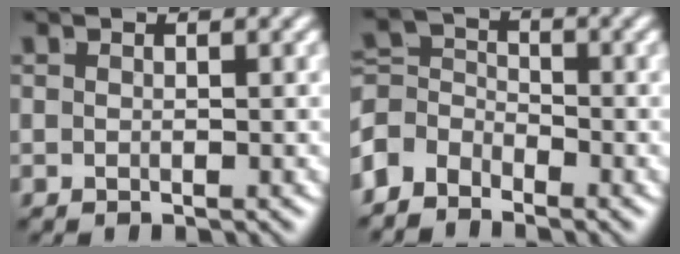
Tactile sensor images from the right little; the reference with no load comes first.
{"total": 5.4, "force": [-1.8, 4.6, 2.2], "torque": [-0.054, -0.026, -0.028]}